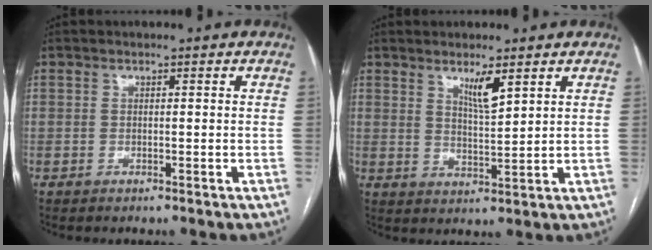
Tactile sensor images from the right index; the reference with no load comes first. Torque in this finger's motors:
{"motor_torque": [0.21, 0.31, 0.08, 0.03]}